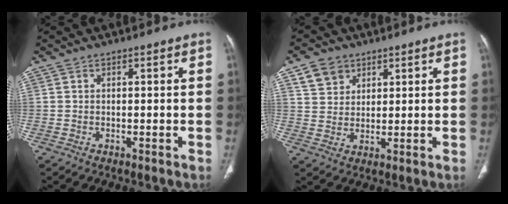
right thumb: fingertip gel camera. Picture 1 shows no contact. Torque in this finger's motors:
{"motor_torque": [-0.09, 0.10, -0.01, 0.01, 0.04]}